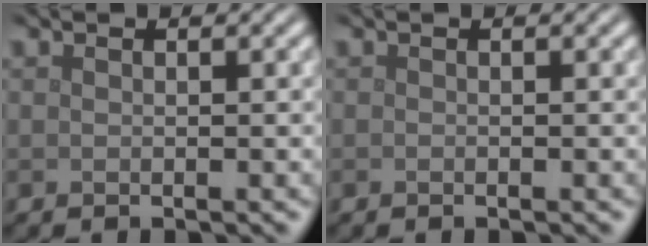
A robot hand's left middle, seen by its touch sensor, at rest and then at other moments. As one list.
[{"total": 0.0}]